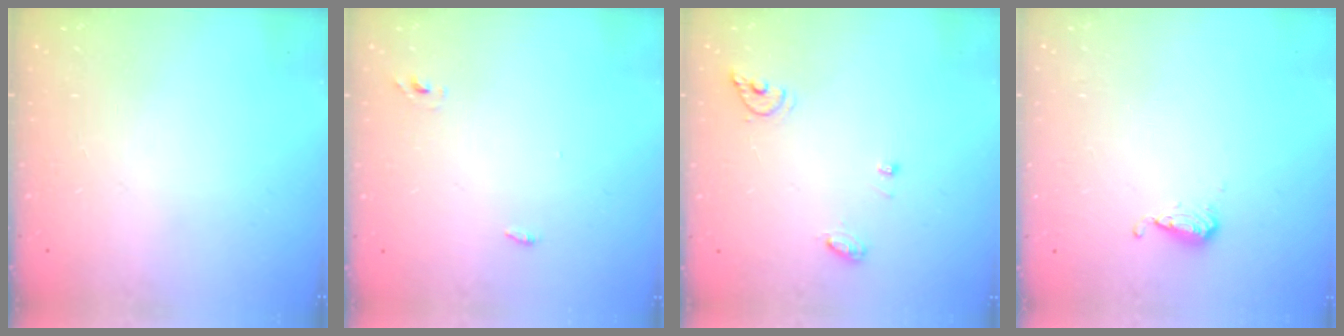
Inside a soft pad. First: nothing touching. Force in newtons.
{"total": 2.7, "press": 2.6, "slide": 0.9}
{"total": 6.1, "press": 6.1, "slide": 0.6}
{"total": 4.7, "press": 4.7, "slide": 0.7}